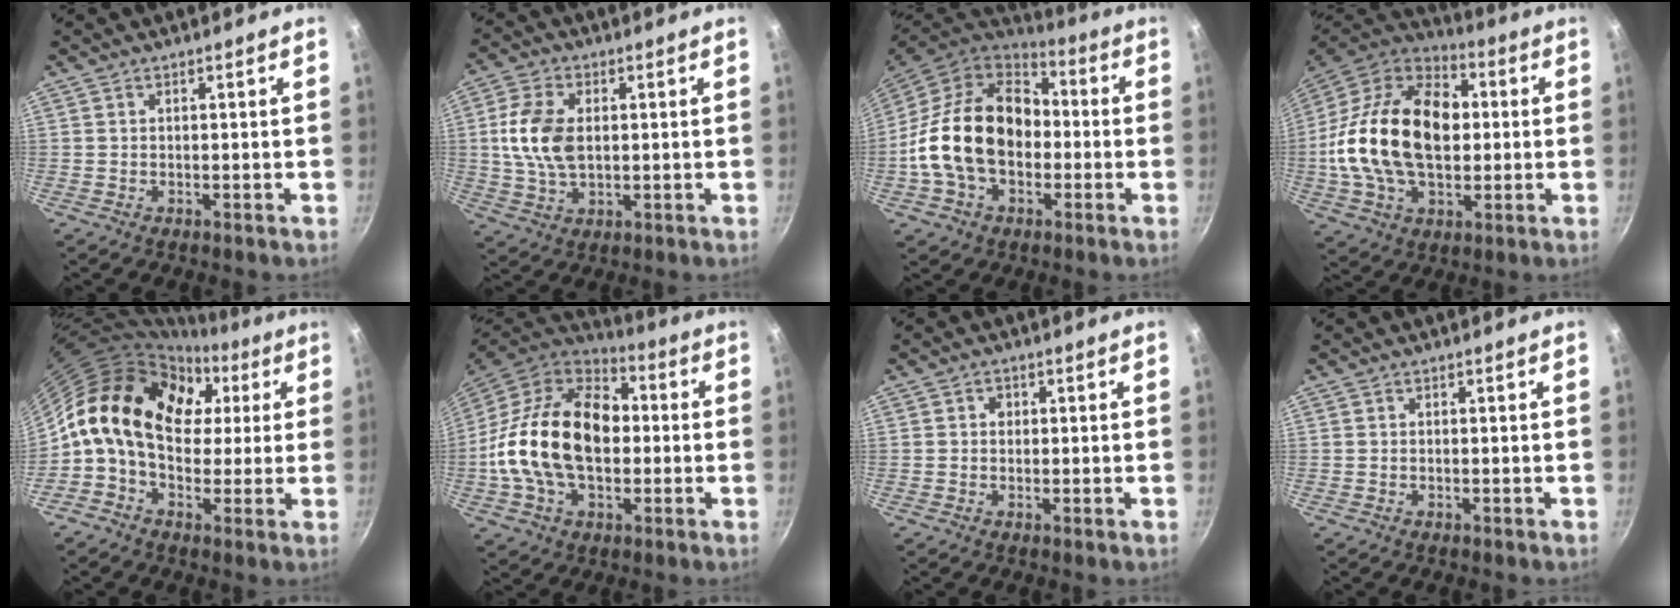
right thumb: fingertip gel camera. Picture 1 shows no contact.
{"total": 10.1, "force": [1.0, 6.3, 7.9], "torque": [-0.149, 0.002, 0.018]}
{"total": 21.2, "force": [-1.9, 15.1, 14.8], "torque": [-0.234, 0.044, -0.042]}
{"total": 26.3, "force": [1.0, 16.9, 20.2], "torque": [-0.342, 0.029, 0.008]}
{"total": 20.8, "force": [4.2, 14.8, 14.1], "torque": [-0.220, 0.043, 0.052]}
{"total": 23.7, "force": [-0.4, 15.6, 17.9], "torque": [-0.292, 0.036, -0.017]}
{"total": 1.5, "force": [0.2, 1.4, 0.6], "torque": [-0.004, -0.001, -0.001]}
{"total": 0.0}